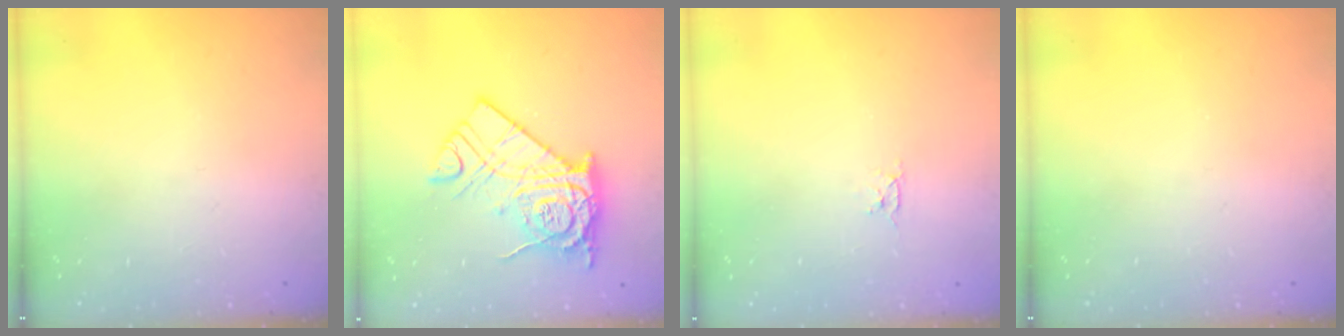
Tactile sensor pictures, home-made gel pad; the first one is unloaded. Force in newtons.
{"total": 15.7, "press": 15.6, "slide": 1.7}
{"total": 2.8, "press": 2.8, "slide": 0.4}
{"total": 0.0}